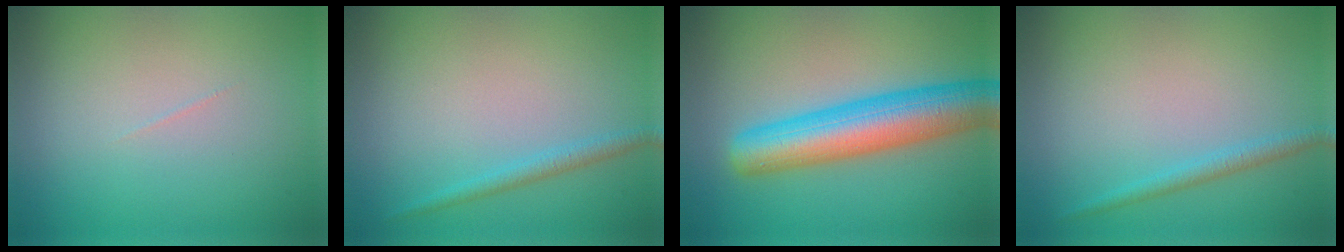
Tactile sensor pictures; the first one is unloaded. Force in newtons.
{"total": 1.5, "press": 1.5, "slide": 0.1}
{"total": 7.9, "press": 7.9, "slide": 0.3}
{"total": 1.5, "press": 1.5, "slide": 0.1}